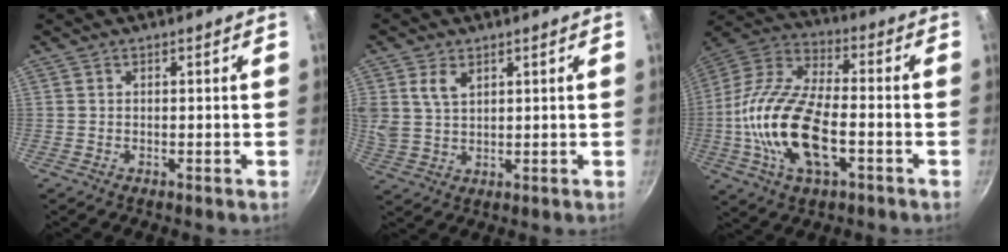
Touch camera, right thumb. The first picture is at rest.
{"total": 5.7, "force": [2.5, 3.7, 3.5], "torque": [-0.062, -0.008, 0.054]}
{"total": 20.5, "force": [-4.7, 9.8, 17.4], "torque": [-0.330, 0.033, -0.103]}